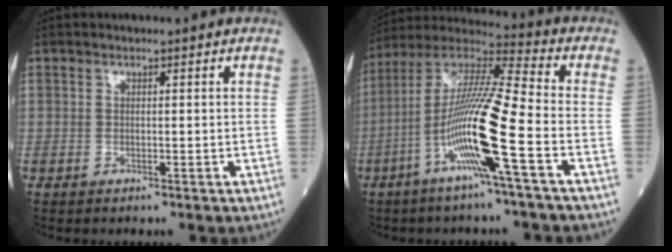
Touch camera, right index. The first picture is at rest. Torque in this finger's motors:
{"motor_torque": [1.24, -0.90, 1.06, 0.21]}